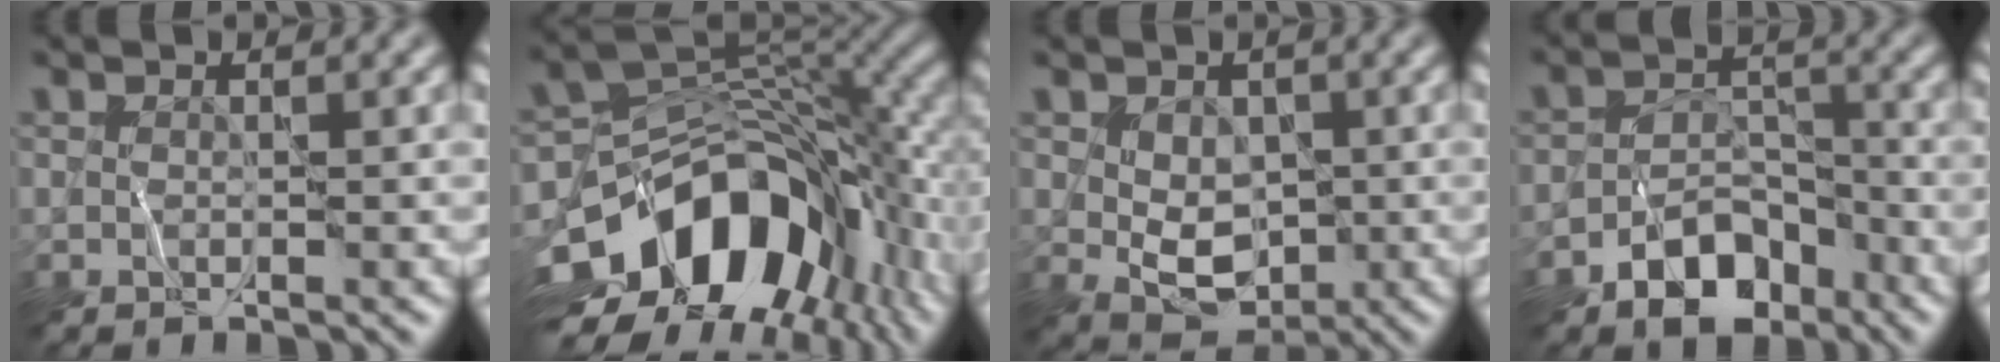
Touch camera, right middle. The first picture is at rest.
{"total": 14.8, "force": [-5.0, 10.0, 9.7], "torque": [-0.153, 0.005, -0.096]}
{"total": 4.7, "force": [-0.2, 3.2, 3.4], "torque": [-0.059, -0.008, -0.002]}
{"total": 5.4, "force": [-3.4, 3.3, 2.6], "torque": [-0.031, -0.001, -0.062]}